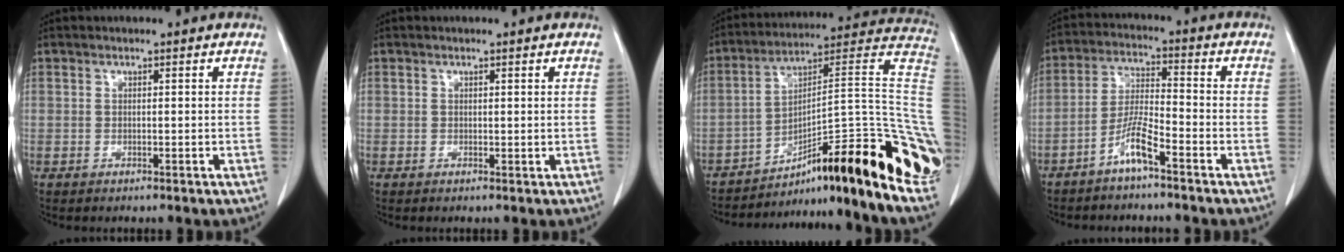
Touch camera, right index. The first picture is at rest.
{"total": 0.0}
{"total": 30.3, "force": [-16.2, 3.2, 25.4], "torque": [-0.244, 0.018, -0.239]}
{"total": 6.1, "force": [-4.2, 0.5, 4.5], "torque": [-0.095, 0.003, -0.085]}